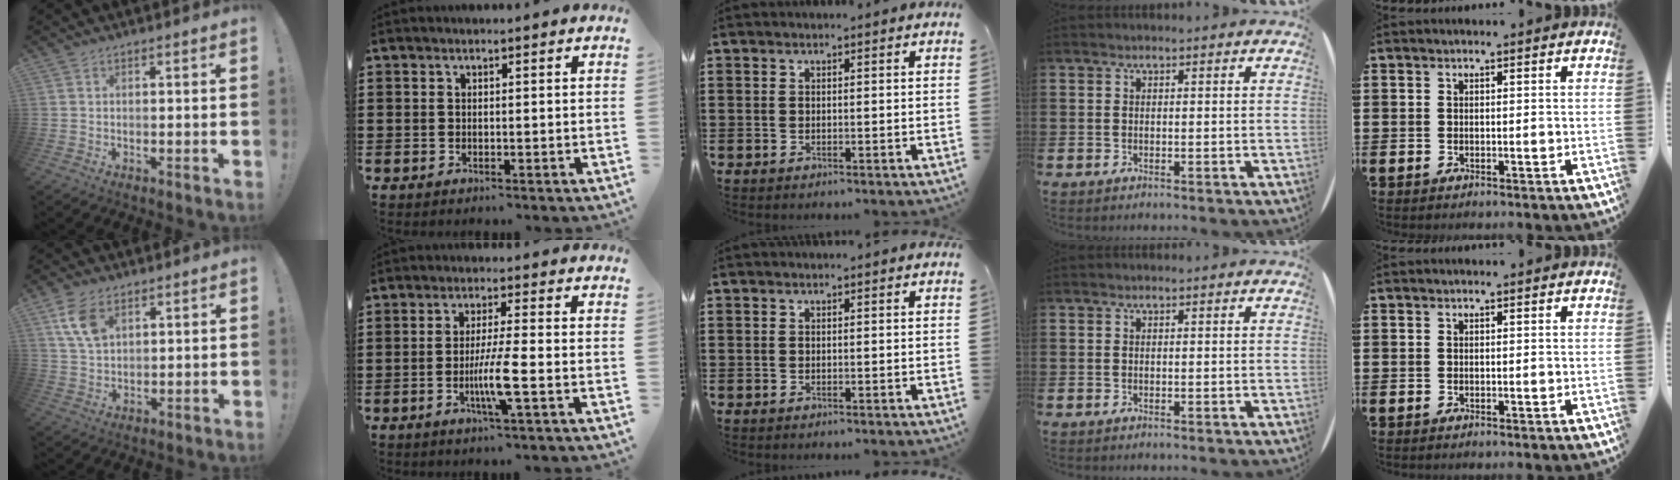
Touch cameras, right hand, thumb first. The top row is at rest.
{"thumb": {"total": 8.2, "force": [4.1, 4.8, 5.3], "torque": [-0.102, -0.011, 0.078]}, "index": {"total": 6.2, "force": [-1.9, -0.1, 5.9], "torque": [-0.113, -0.018, -0.037]}}